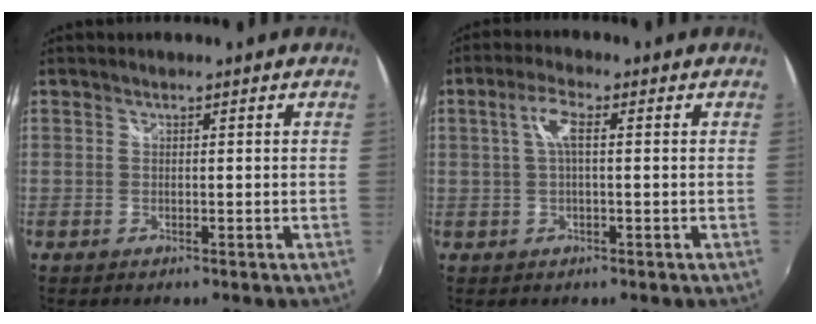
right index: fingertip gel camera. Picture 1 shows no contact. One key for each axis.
{"total": 4.2, "fx": 0.6, "fy": 1.0, "fz": 4.0, "tx": -0.079, "ty": 0.009, "tz": 0.012}